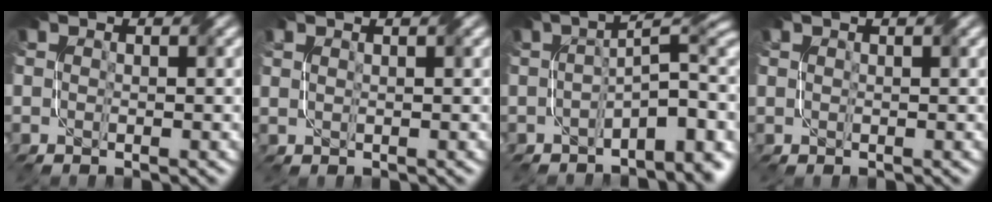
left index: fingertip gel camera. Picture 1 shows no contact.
{"total": 2.2, "force": [1.4, 0.9, 1.4], "torque": [-0.015, 0.003, 0.009]}
{"total": 9.0, "force": [-2.4, 3.4, 7.9], "torque": [-0.096, 0.008, -0.035]}
{"total": 1.1, "force": [0.9, 0.3, 0.7], "torque": [-0.013, -0.001, 0.011]}